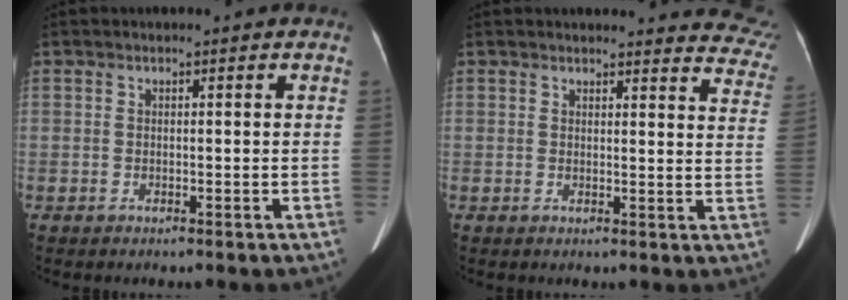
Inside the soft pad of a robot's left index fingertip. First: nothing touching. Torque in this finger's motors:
{"motor_torque": [0.99, -1.15, 0.09, 0.00]}